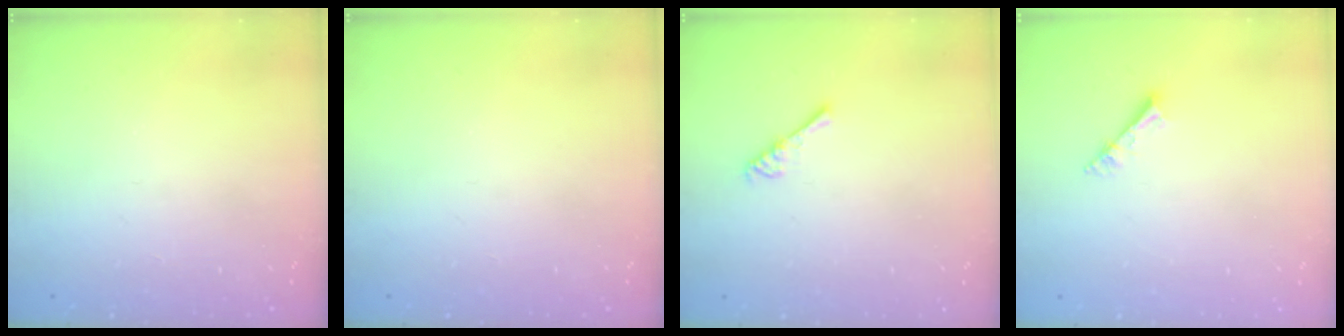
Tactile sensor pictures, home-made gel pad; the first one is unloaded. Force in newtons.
{"total": 0.0}
{"total": 2.7, "press": 2.6, "slide": 0.4}
{"total": 2.7, "press": 2.7, "slide": 0.3}